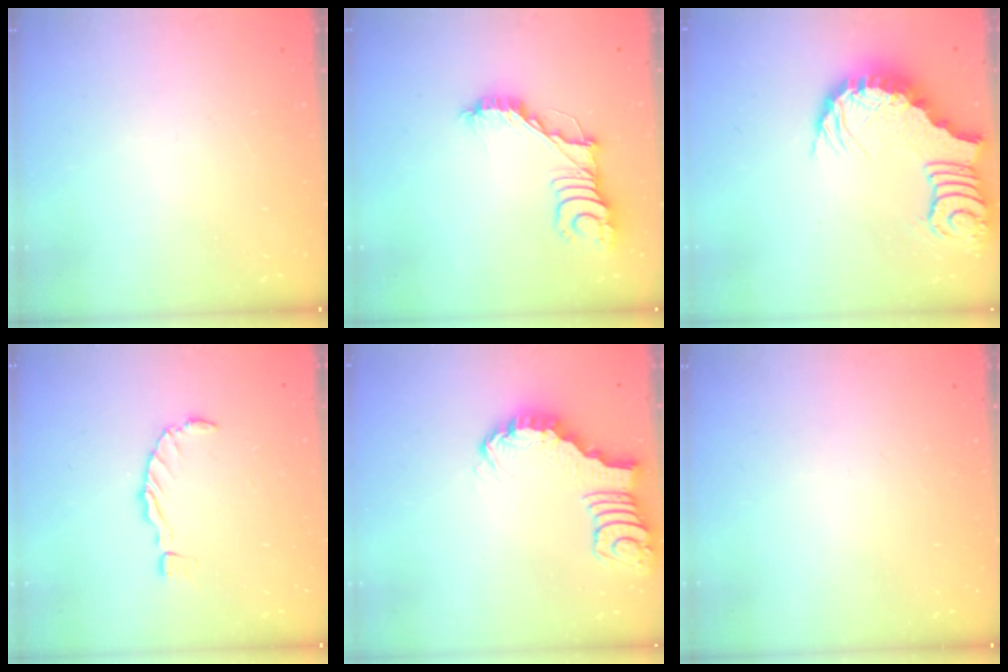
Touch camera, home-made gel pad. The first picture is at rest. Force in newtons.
{"total": 15.0, "press": 15.0, "slide": 0.4}
{"total": 3.9, "press": 3.8, "slide": 0.7}
{"total": 0.0}
{"total": 2.7, "press": 2.7, "slide": 0.4}
{"total": 0.0}